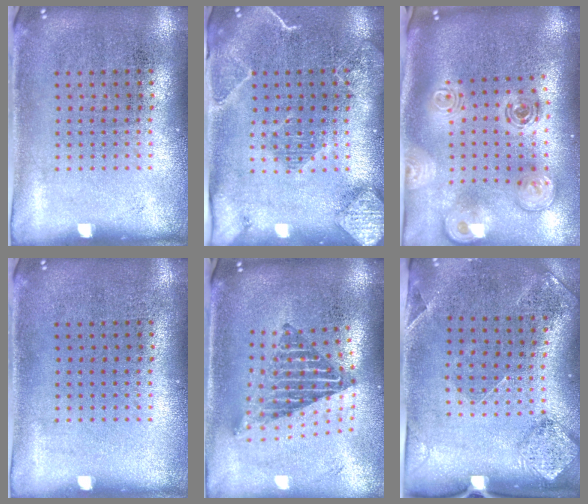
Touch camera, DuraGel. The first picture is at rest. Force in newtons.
{"total": 2.2, "press": 2.1, "slide": 0.6}
{"total": 2.5, "press": 1.9, "slide": 1.6}
{"total": 0.0}
{"total": 2.1, "press": 1.6, "slide": 1.4}
{"total": 1.7, "press": 1.4, "slide": 1.0}